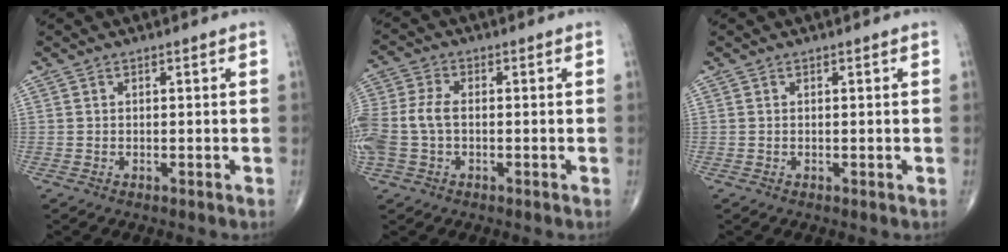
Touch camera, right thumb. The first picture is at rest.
{"total": 8.7, "force": [-0.9, 5.6, 6.7], "torque": [-0.172, 0.018, -0.021]}
{"total": 0.0}